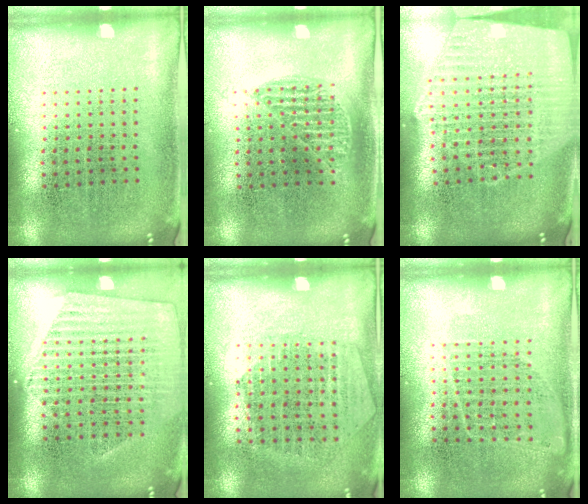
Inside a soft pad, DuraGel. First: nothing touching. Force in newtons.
{"total": 1.0, "press": 0.8, "slide": 0.4}
{"total": 2.6, "press": 2.2, "slide": 1.3}
{"total": 1.5, "press": 1.4, "slide": 0.4}
{"total": 1.2, "press": 1.1, "slide": 0.4}
{"total": 0.9, "press": 0.9, "slide": 0.3}